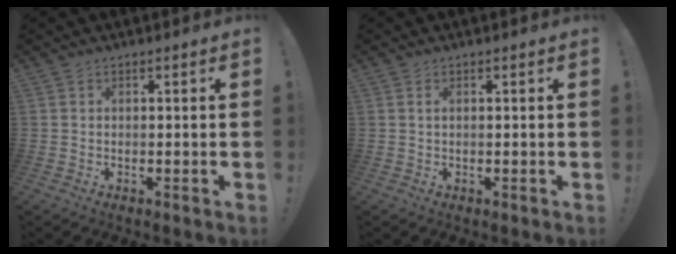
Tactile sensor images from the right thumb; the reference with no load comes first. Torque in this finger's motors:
{"motor_torque": [0.00, 0.04, -0.14, 0.09, -0.02]}